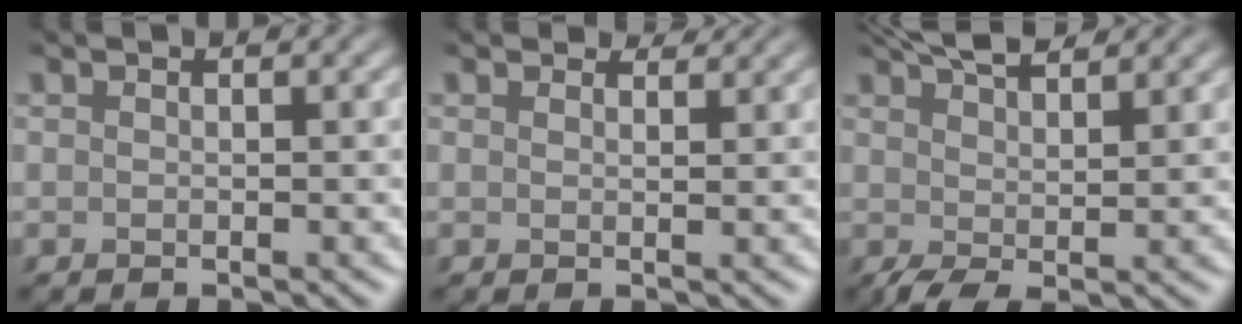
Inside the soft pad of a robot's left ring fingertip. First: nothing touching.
{"total": 2.1, "force": [1.9, 0.6, 0.4], "torque": [-0.012, 0.001, 0.022]}
{"total": 4.9, "force": [3.0, 1.5, 3.6], "torque": [-0.067, 0.006, 0.055]}